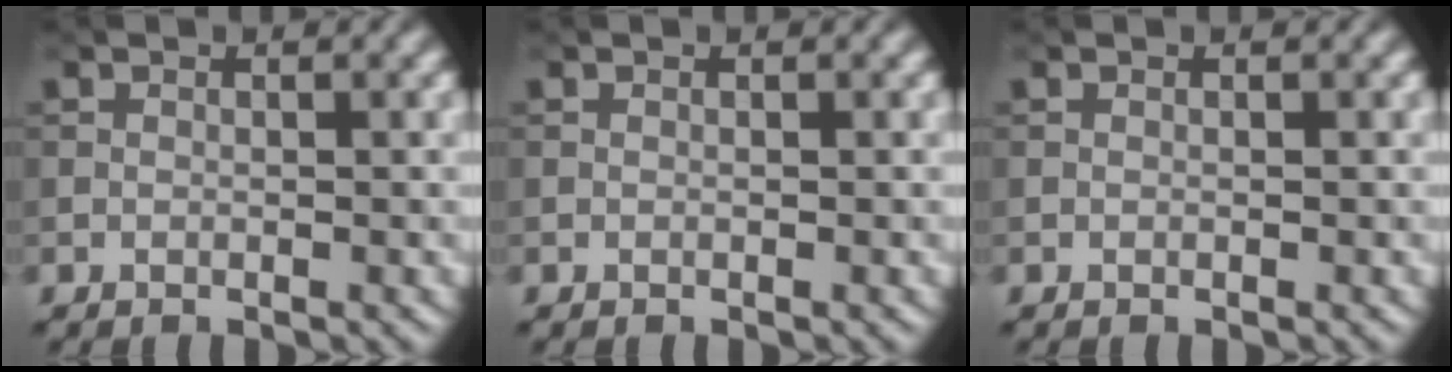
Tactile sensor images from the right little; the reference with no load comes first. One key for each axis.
{"total": 0.0}
{"total": 0.0}